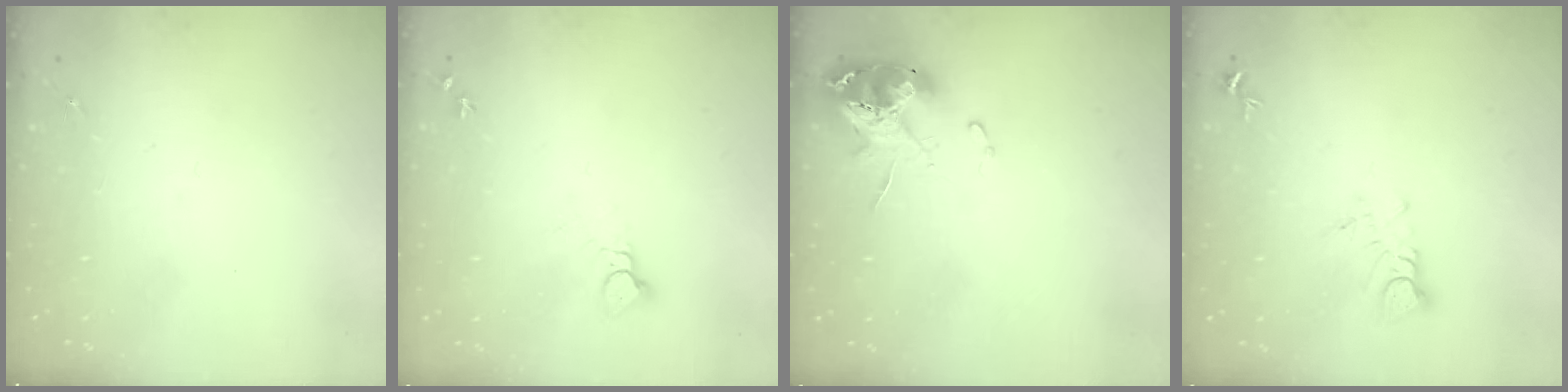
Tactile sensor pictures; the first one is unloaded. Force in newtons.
{"total": 3.7, "press": 3.7, "slide": 0.3}
{"total": 11.1, "press": 11.0, "slide": 1.2}
{"total": 4.4, "press": 4.4, "slide": 0.3}